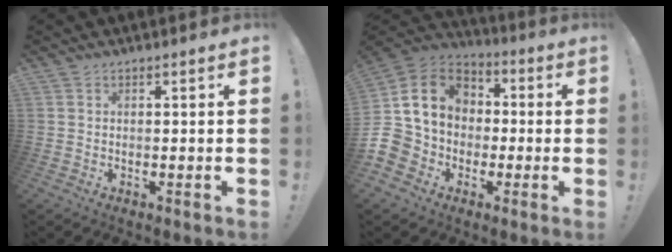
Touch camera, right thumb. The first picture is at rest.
{"total": 14.8, "force": [0.5, 12.8, 7.3], "torque": [-0.150, 0.013, 0.022]}